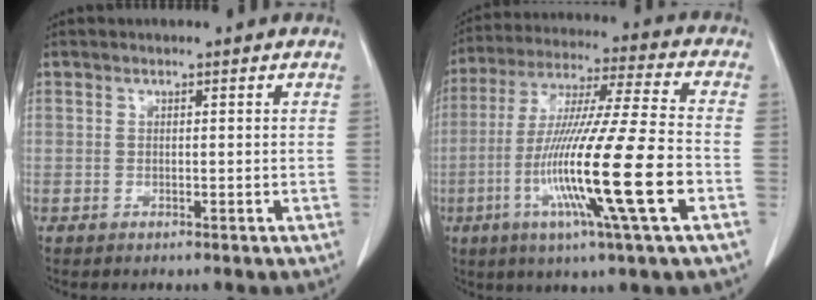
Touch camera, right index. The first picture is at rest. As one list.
[{"total": 19.7, "force": [-6.0, -0.6, 18.7], "torque": [-0.368, -0.028, -0.118]}]